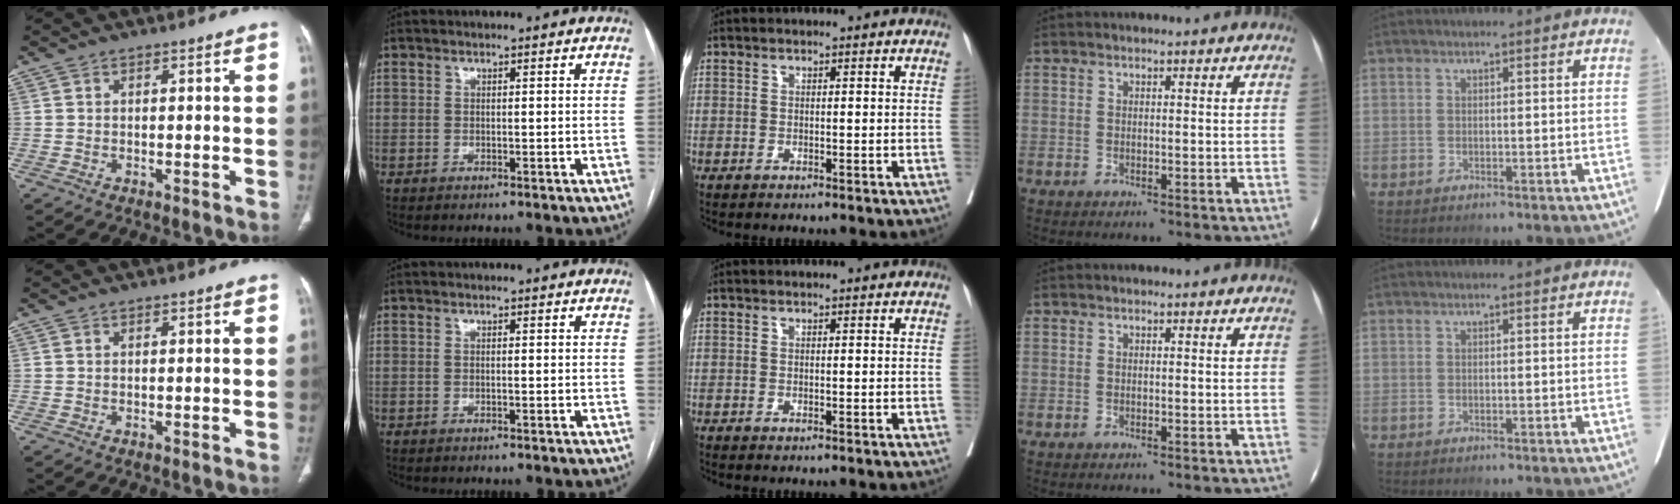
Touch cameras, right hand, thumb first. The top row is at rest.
{}